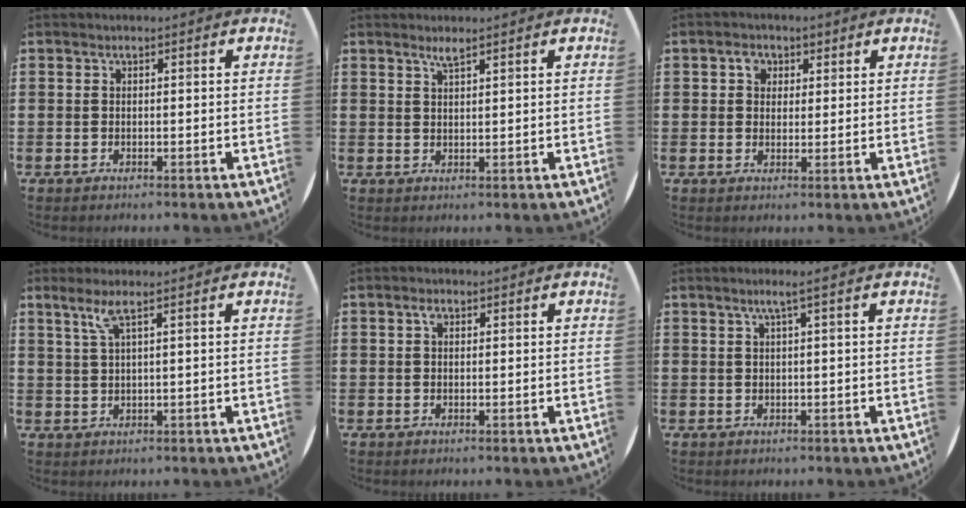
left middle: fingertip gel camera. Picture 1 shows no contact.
{"total": 1.7, "force": [1.4, 0.0, 0.8], "torque": [-0.017, 0.001, 0.026]}
{"total": 2.5, "force": [1.3, 1.9, 0.8], "torque": [-0.002, 0.002, 0.021]}
{"total": 2.4, "force": [1.4, -0.2, 2.0], "torque": [-0.042, -0.001, 0.023]}
{"total": 1.1, "force": [0.5, 0.6, 0.8], "torque": [-0.010, 0.003, 0.006]}
{"total": 1.9, "force": [0.7, -0.2, 1.7], "torque": [-0.031, 0.001, 0.010]}